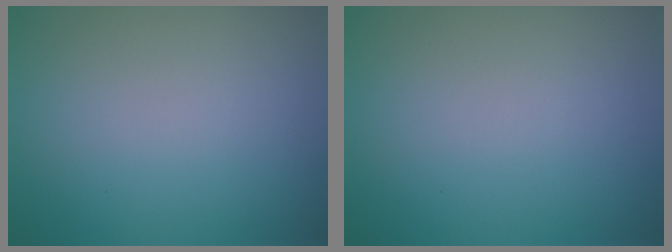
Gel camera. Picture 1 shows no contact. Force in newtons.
{"total": 0.0}